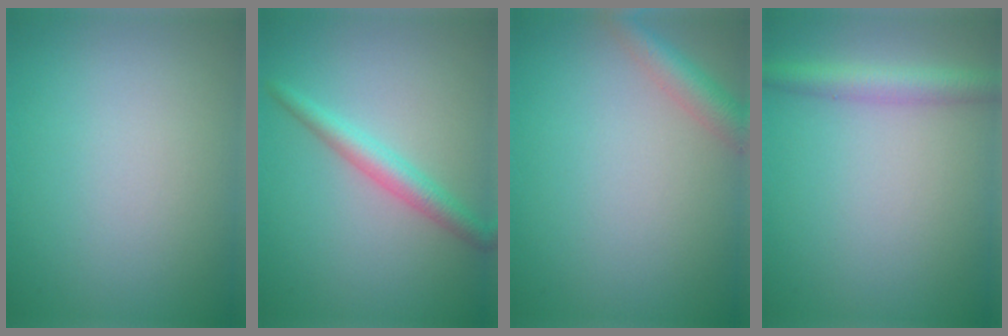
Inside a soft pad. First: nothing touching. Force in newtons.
{"total": 2.7, "press": 2.7, "slide": 0.1}
{"total": 2.9, "press": 2.9, "slide": 0.2}
{"total": 3.0, "press": 3.0, "slide": 0.1}